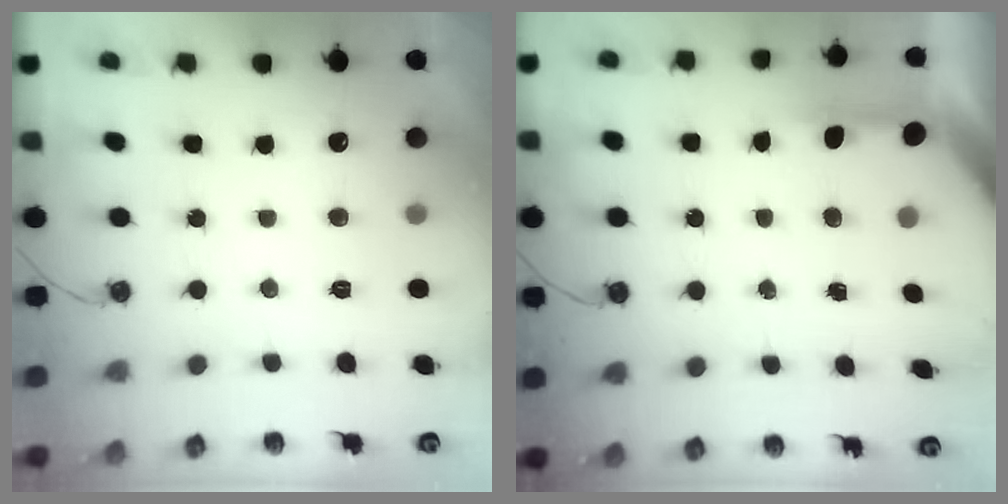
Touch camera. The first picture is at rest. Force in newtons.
{"total": 5.8, "press": 5.8, "slide": 0.3}